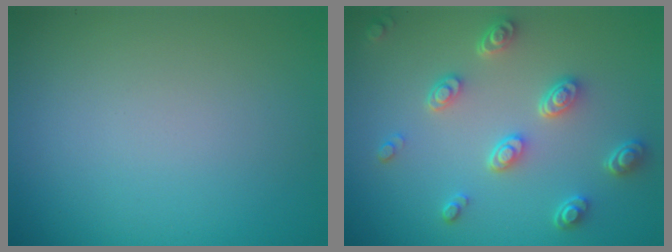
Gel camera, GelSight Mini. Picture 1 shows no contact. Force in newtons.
{"total": 4.3, "press": 3.3, "slide": 2.8}